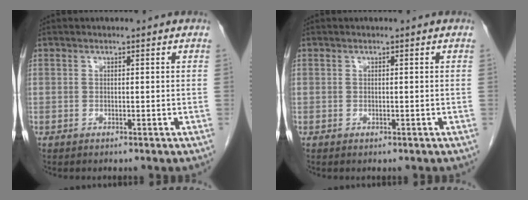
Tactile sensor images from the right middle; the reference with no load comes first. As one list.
[{"total": 0.0}]